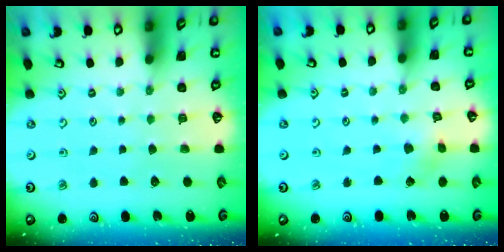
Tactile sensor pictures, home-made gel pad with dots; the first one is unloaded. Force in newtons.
{"total": 2.4, "press": 2.4, "slide": 0.2}